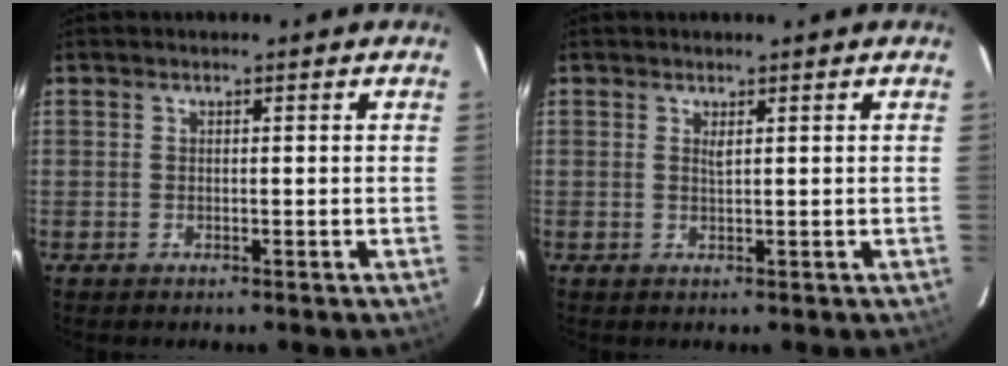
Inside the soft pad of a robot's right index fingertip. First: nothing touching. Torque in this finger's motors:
{"motor_torque": [0.22, -0.03, 0.15, 0.04]}